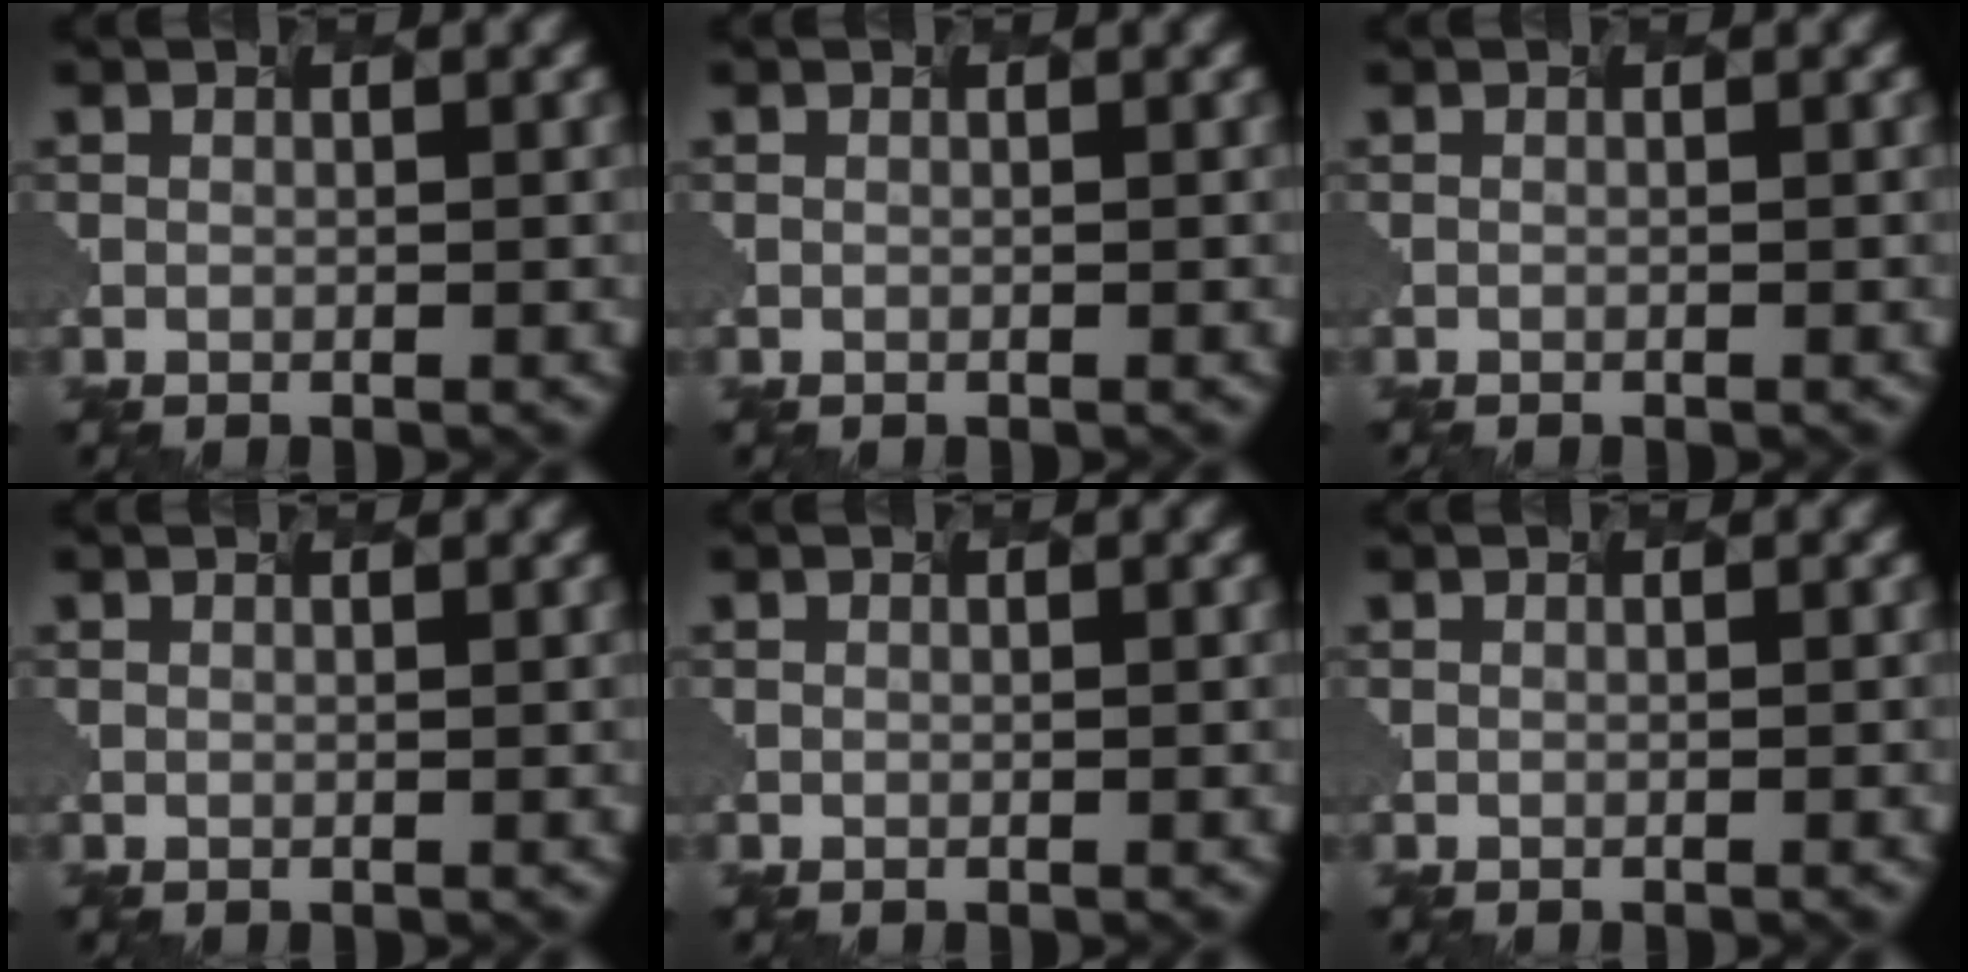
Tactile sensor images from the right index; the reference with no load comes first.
{"total": 0.0}
{"total": 0.0}
{"total": 0.5, "force": [0.4, 0.1, -0.3], "torque": [0.005, -0.004, 0.001]}
{"total": 0.0}
{"total": 0.0}